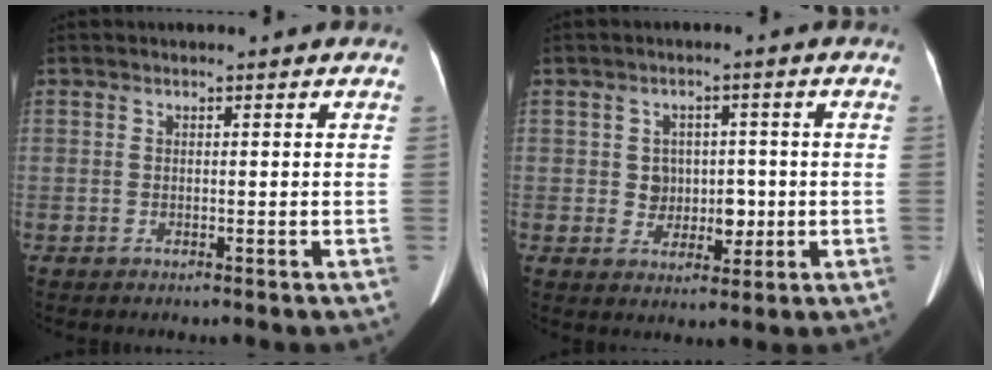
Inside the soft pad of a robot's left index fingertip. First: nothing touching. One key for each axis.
{"total": 4.5, "fx": -0.1, "fy": 3.8, "fz": 2.4, "tx": -0.032, "ty": 0.010, "tz": 0.006}